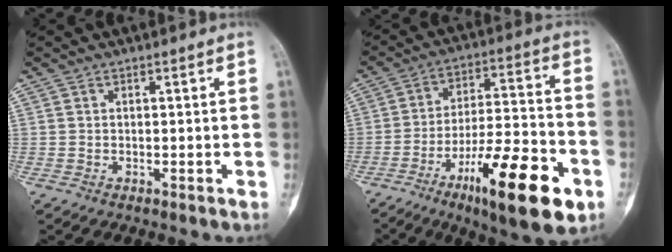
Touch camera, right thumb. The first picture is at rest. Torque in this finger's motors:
{"motor_torque": [0.30, 0.54, 1.43, -0.93, 0.12]}